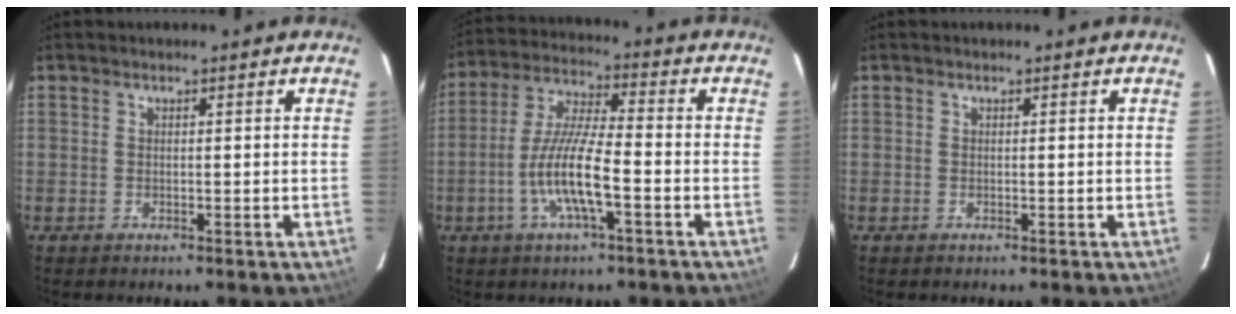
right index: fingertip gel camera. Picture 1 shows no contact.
{"total": 11.0, "force": [-4.0, 1.6, 10.1], "torque": [-0.213, -0.002, -0.078]}
{"total": 0.0}